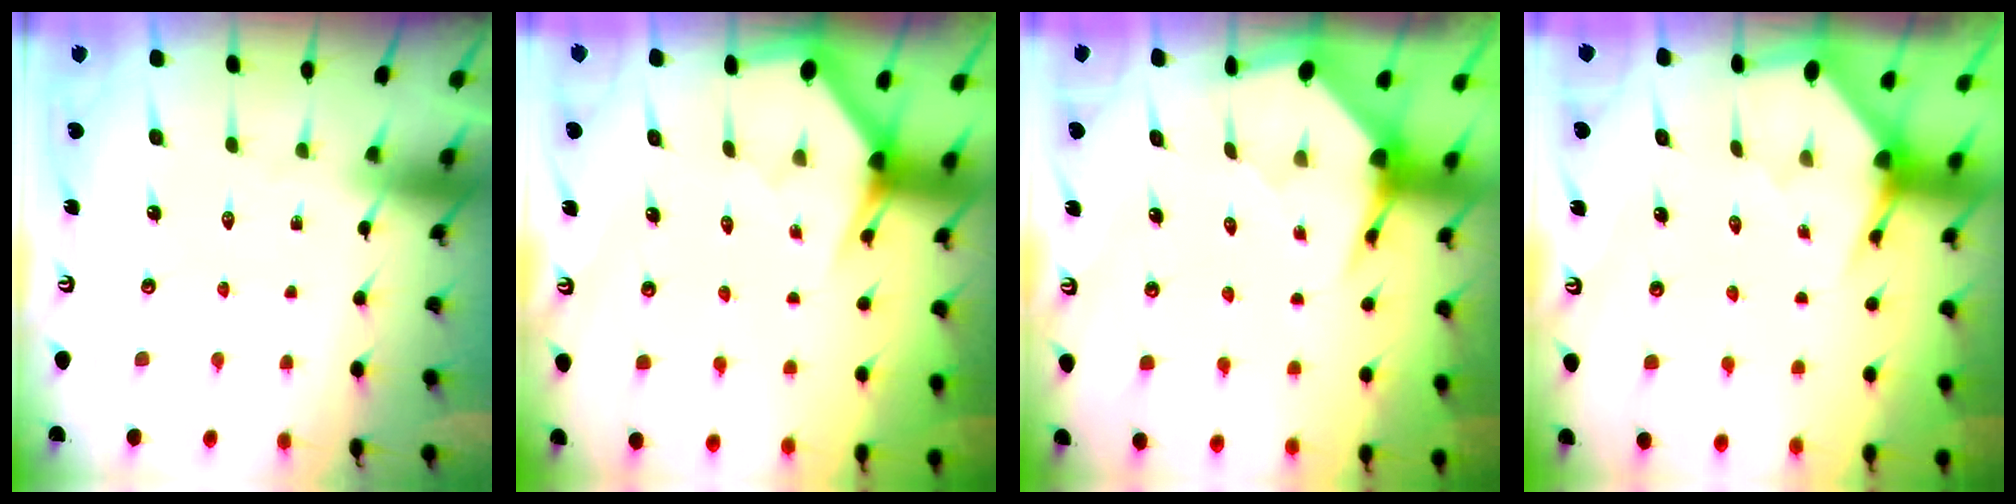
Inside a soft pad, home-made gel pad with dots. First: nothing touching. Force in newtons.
{"total": 3.1, "press": 3.1, "slide": 0.2}
{"total": 3.4, "press": 3.4, "slide": 0.4}
{"total": 3.2, "press": 3.2, "slide": 0.3}